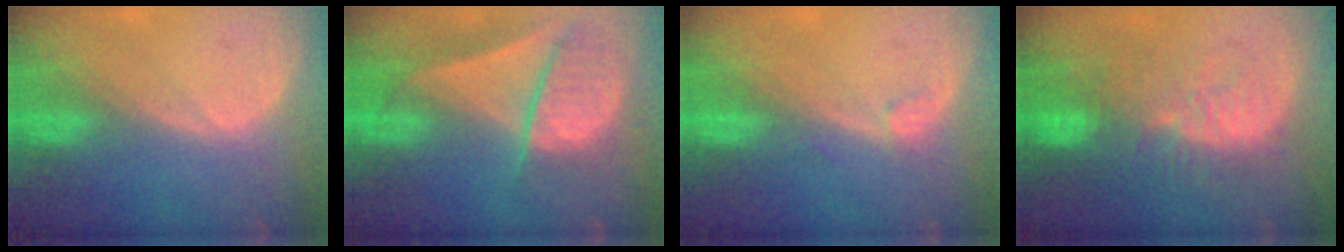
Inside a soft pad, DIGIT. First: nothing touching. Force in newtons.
{"total": 9.2, "press": 8.0, "slide": 4.4}
{"total": 1.1, "press": 1.1, "slide": 0.2}
{"total": 11.3, "press": 9.9, "slide": 5.3}